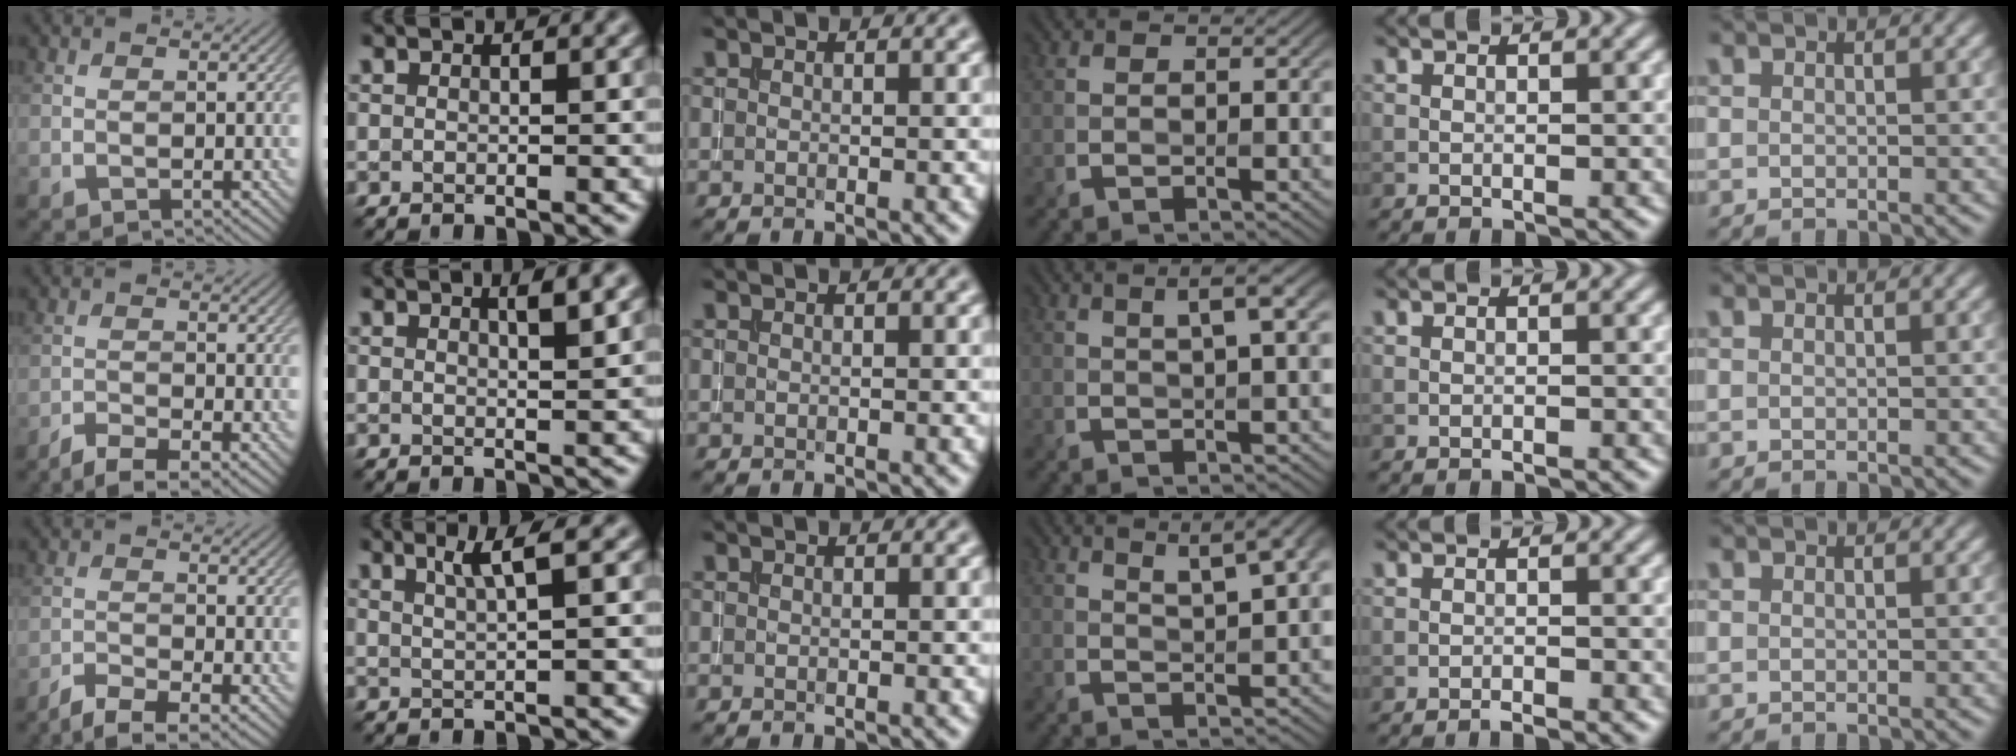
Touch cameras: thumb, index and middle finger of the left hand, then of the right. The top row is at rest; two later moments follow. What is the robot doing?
{"motion": "pour", "object": "almond"}